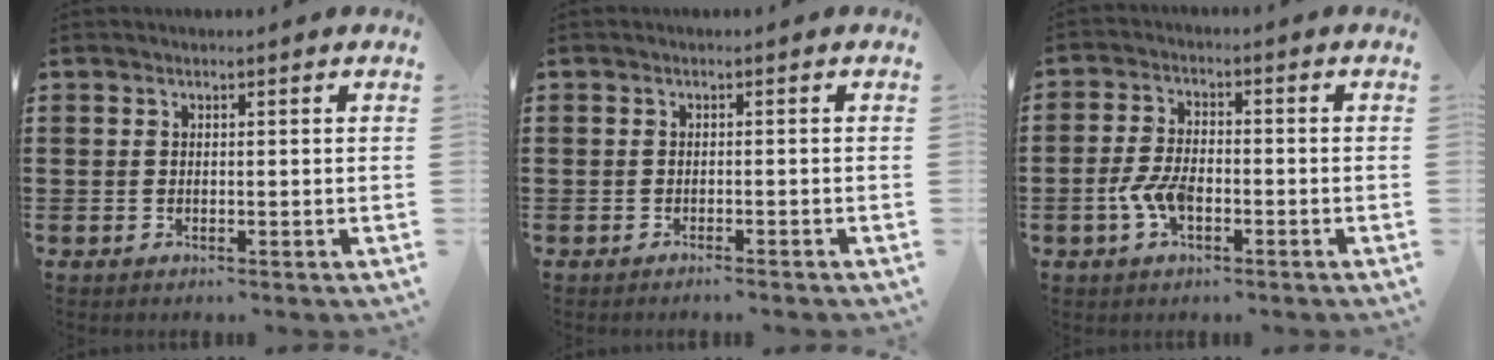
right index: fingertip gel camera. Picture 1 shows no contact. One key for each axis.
{"total": 0.9, "fx": -0.8, "fy": -0.1, "fz": 0.2, "tx": -0.006, "ty": -0.001, "tz": -0.017}
{"total": 5.1, "fx": -1.8, "fy": 2.4, "fz": 4.1, "tx": -0.099, "ty": -0.006, "tz": -0.036}